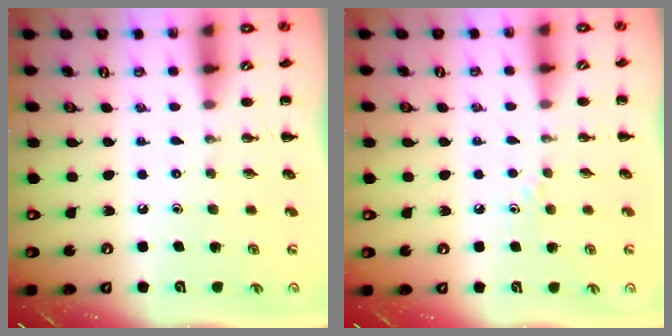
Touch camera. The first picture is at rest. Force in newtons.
{"total": 3.0, "press": 2.7, "slide": 1.2}